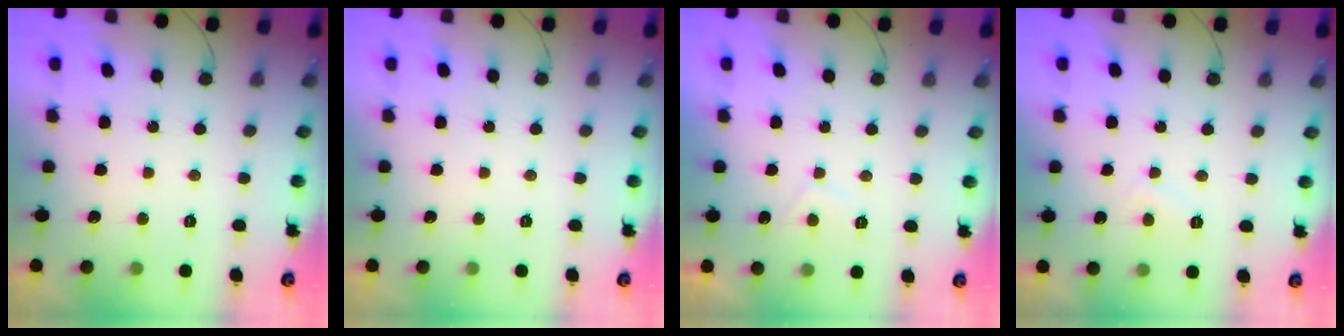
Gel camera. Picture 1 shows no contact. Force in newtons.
{"total": 0.0}
{"total": 1.3, "press": 1.2, "slide": 0.6}
{"total": 3.0, "press": 3.0, "slide": 0.4}